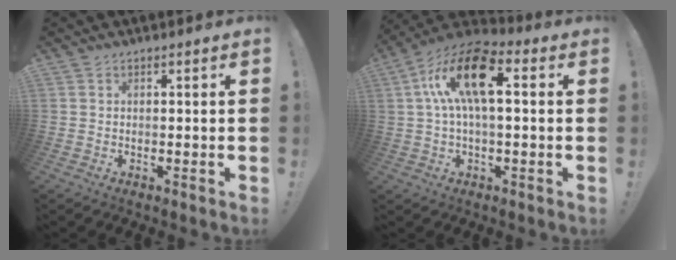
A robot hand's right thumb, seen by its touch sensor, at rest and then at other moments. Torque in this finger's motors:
{"motor_torque": [1.31, 2.81, 0.64, 0.64, 0.21]}